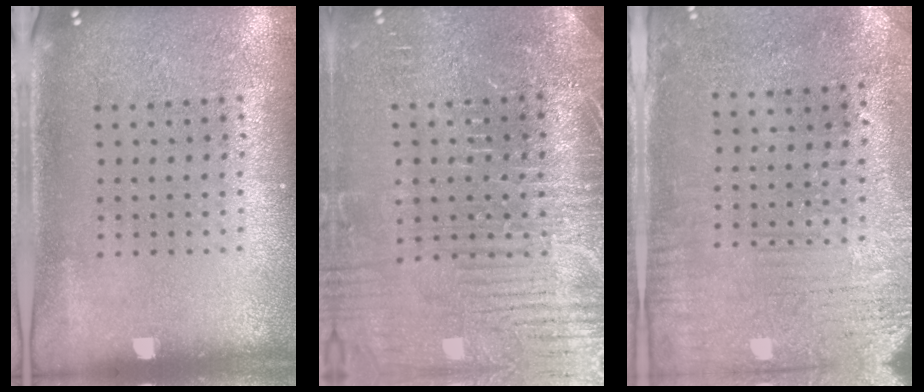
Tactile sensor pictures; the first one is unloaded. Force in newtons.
{"total": 4.1, "press": 3.9, "slide": 1.4}
{"total": 3.1, "press": 2.4, "slide": 1.8}